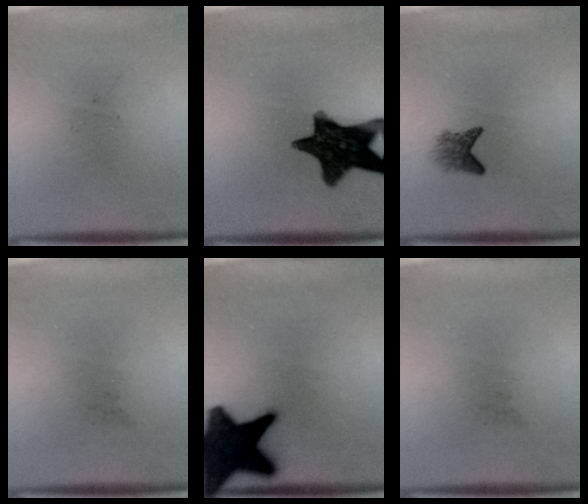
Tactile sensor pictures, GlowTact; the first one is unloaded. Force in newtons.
{"total": 14.4}
{"total": 2.3}
{"total": 0.0}
{"total": 18.0}
{"total": 0.0}